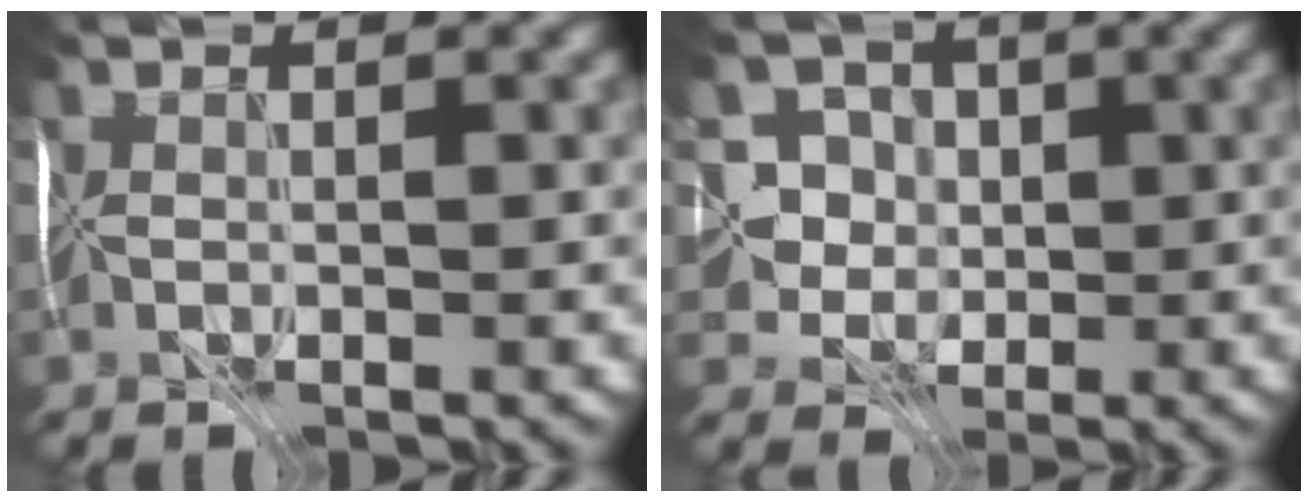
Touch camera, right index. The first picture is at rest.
{"total": 4.0, "force": [0.9, 3.8, 0.5], "torque": [0.013, 0.026, -0.002]}